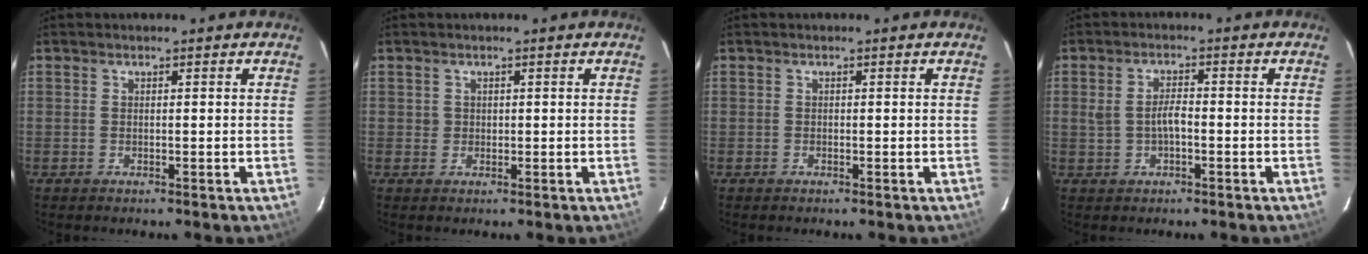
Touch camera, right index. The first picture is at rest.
{"total": 1.1, "force": [0.2, 1.1, 0.0], "torque": [0.005, 0.003, 0.003]}
{"total": 0.0}
{"total": 3.4, "force": [-0.6, 1.5, 3.0], "torque": [-0.062, 0.006, -0.005]}